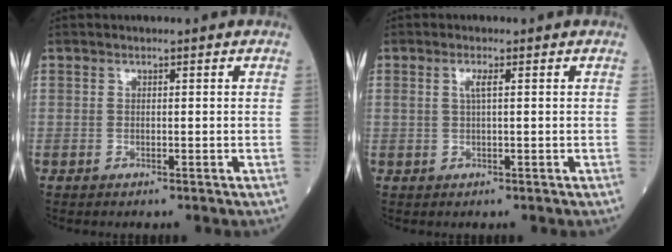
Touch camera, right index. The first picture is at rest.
{"total": 1.7, "force": [0.5, 0.1, 1.6], "torque": [-0.038, 0.003, 0.009]}